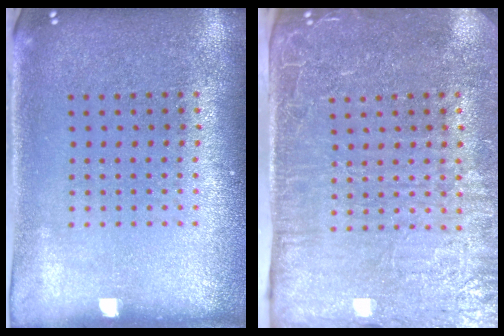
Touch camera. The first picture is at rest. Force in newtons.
{"total": 4.5, "press": 3.9, "slide": 2.2}